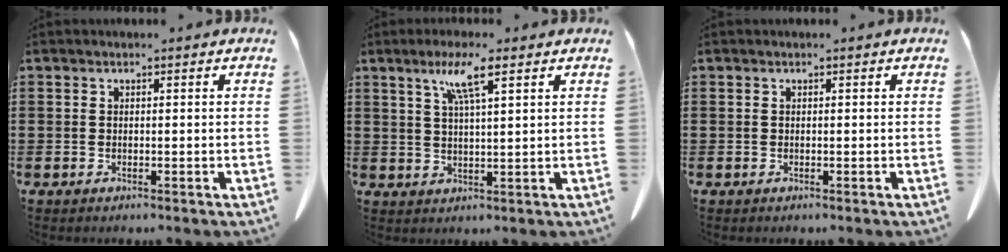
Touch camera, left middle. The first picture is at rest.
{"total": 6.0, "force": [3.5, 0.4, 4.8], "torque": [-0.104, 0.008, 0.056]}
{"total": 0.0}